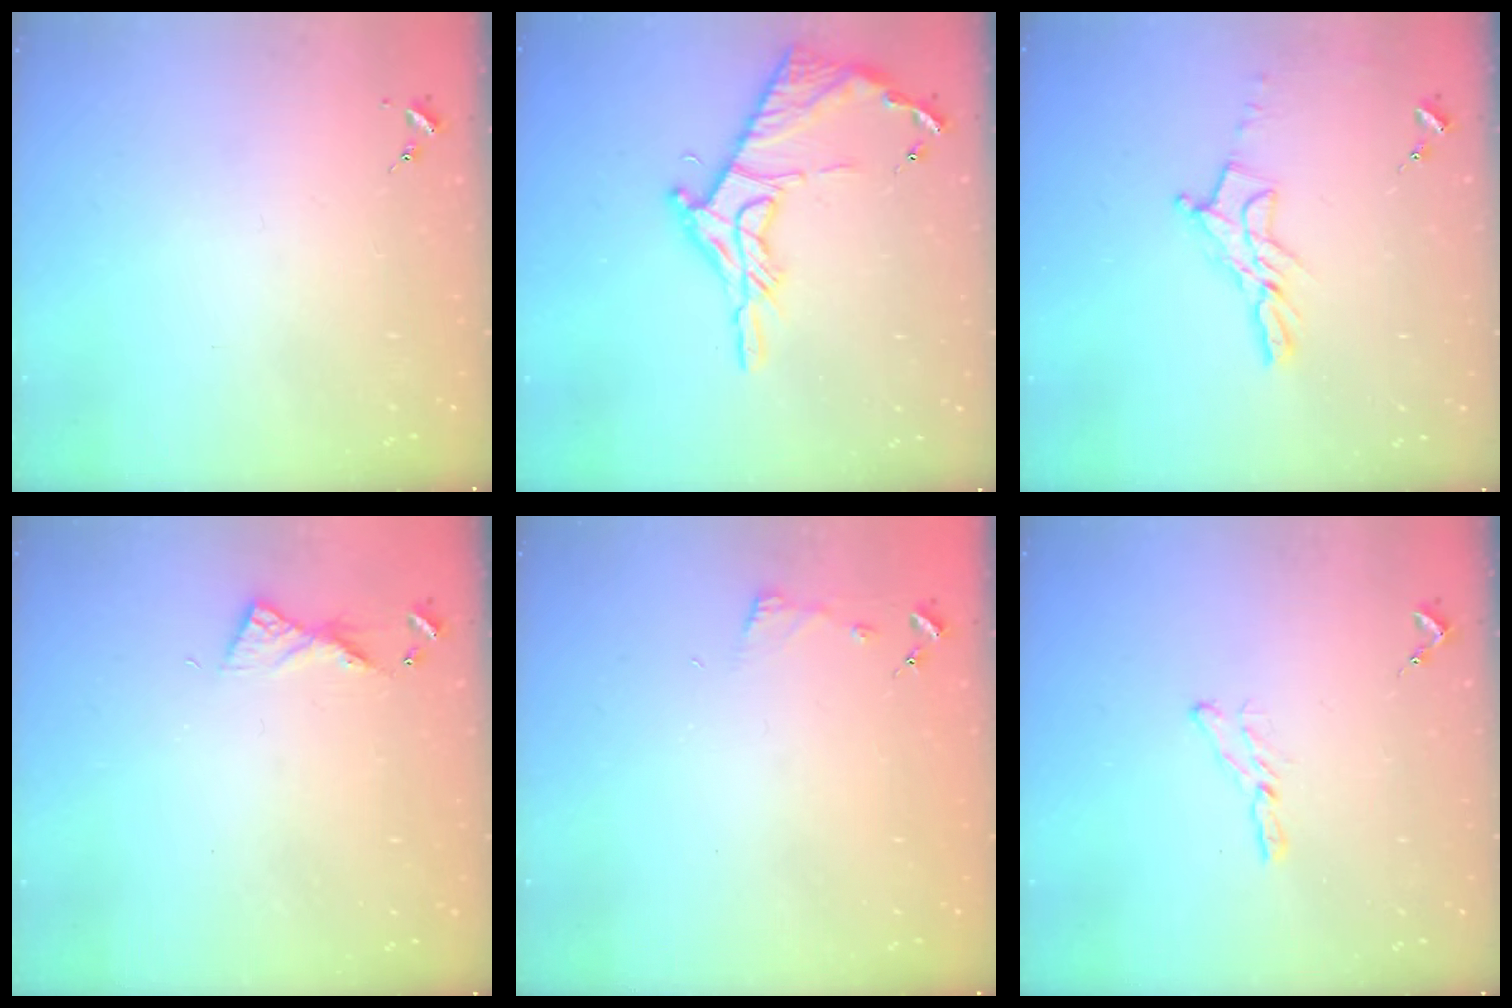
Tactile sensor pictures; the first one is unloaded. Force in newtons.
{"total": 16.6, "press": 16.6, "slide": 1.4}
{"total": 11.6, "press": 11.6, "slide": 1.0}
{"total": 5.5, "press": 5.5, "slide": 0.6}
{"total": 2.9, "press": 2.9, "slide": 0.3}
{"total": 6.3, "press": 6.3, "slide": 0.2}